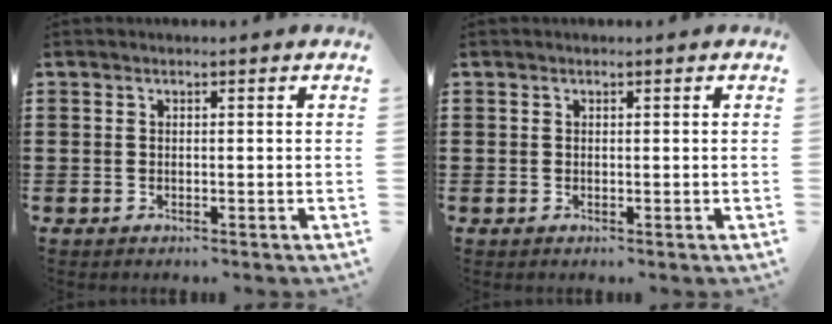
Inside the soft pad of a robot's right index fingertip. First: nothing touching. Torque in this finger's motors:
{"motor_torque": [-0.22, 0.34, -0.06, 0.01]}